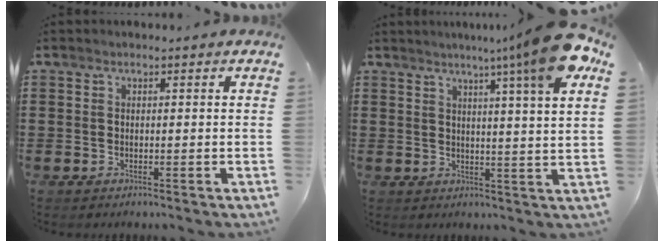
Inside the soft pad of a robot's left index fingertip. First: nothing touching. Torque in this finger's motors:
{"motor_torque": [1.07, -1.07, 0.69, 0.18]}